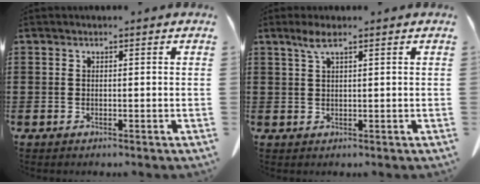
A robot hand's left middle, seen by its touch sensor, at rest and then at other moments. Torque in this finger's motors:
{"motor_torque": [0.50, 0.26, 0.07, 0.05]}